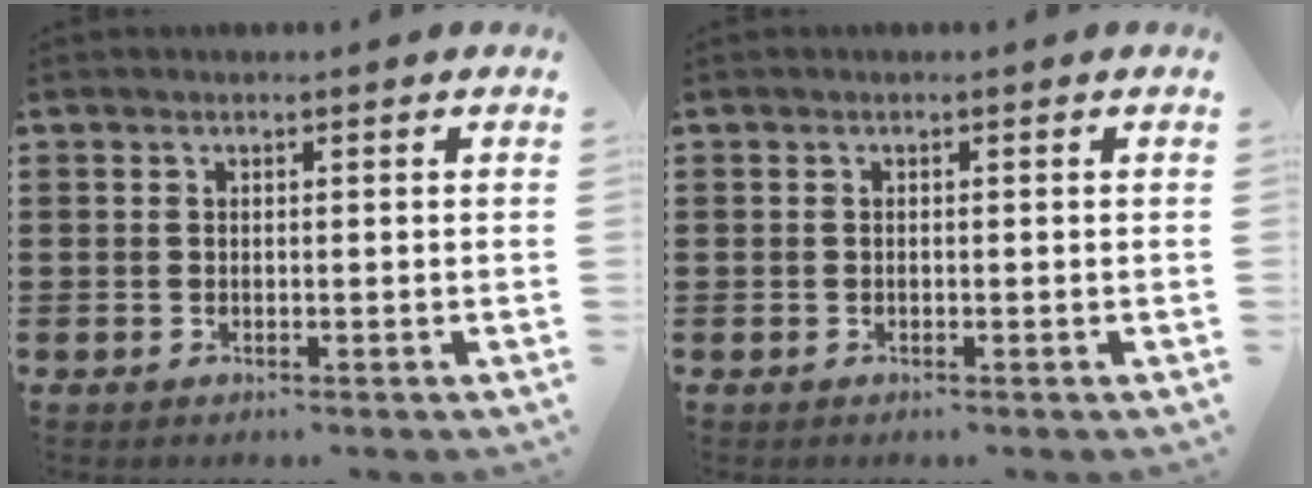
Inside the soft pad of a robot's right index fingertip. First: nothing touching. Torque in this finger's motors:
{"motor_torque": [1.49, 0.65, 0.04, 0.02]}